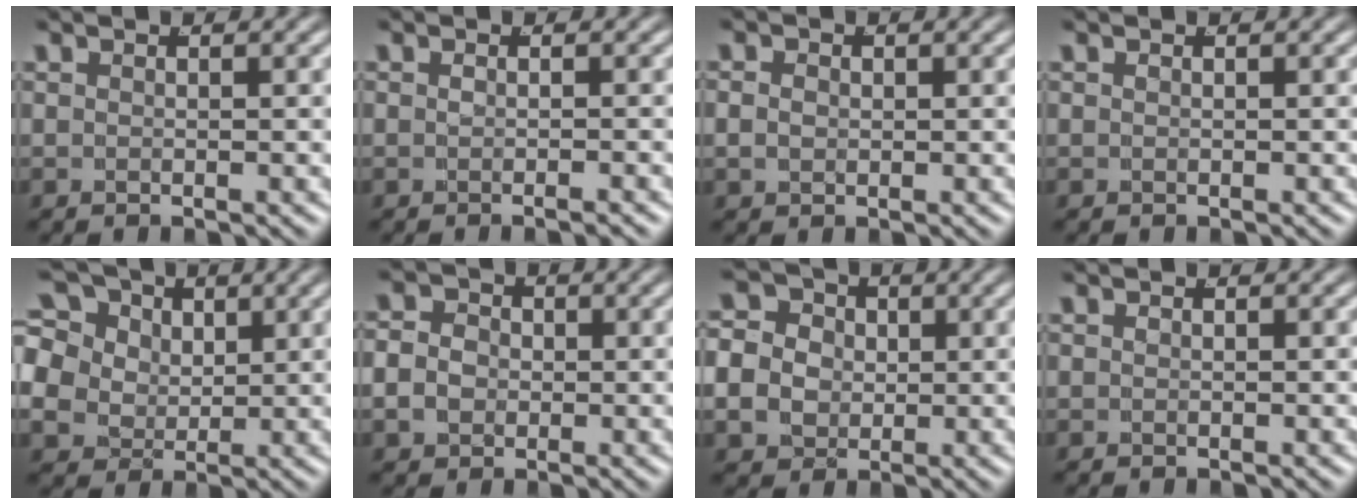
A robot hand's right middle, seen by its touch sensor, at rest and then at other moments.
{"total": 1.0, "force": [-0.7, -0.3, 0.6], "torque": [-0.008, -0.002, -0.009]}
{"total": 1.5, "force": [0.0, 1.2, 0.8], "torque": [-0.022, -0.009, 0.006]}
{"total": 0.0}
{"total": 10.1, "force": [1.8, 8.5, 5.1], "torque": [-0.120, -0.022, 0.030]}
{"total": 4.5, "force": [-0.2, 4.0, 2.0], "torque": [-0.045, -0.009, -0.006]}
{"total": 9.1, "force": [0.6, 8.1, 4.1], "torque": [-0.099, -0.016, 0.005]}
{"total": 0.0}